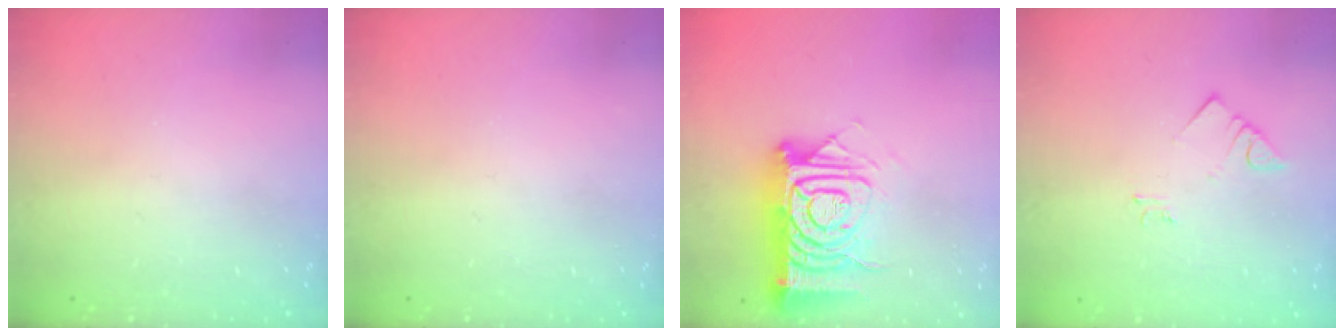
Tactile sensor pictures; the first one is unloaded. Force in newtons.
{"total": 0.0}
{"total": 16.5, "press": 16.5, "slide": 1.5}
{"total": 2.3, "press": 2.3, "slide": 0.3}